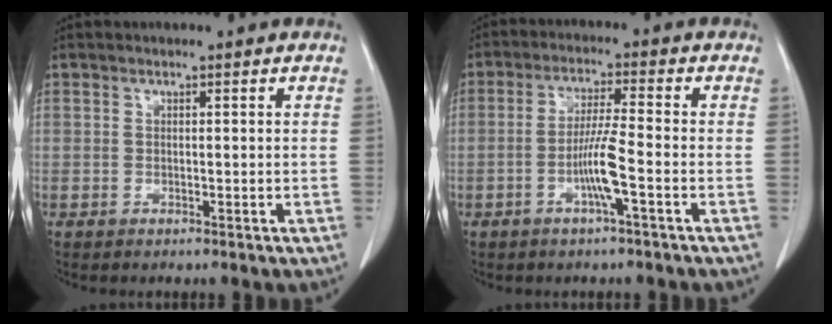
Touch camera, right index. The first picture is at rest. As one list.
[{"total": 5.9, "force": [-2.1, -0.4, 5.5], "torque": [-0.113, 0.000, -0.041]}]